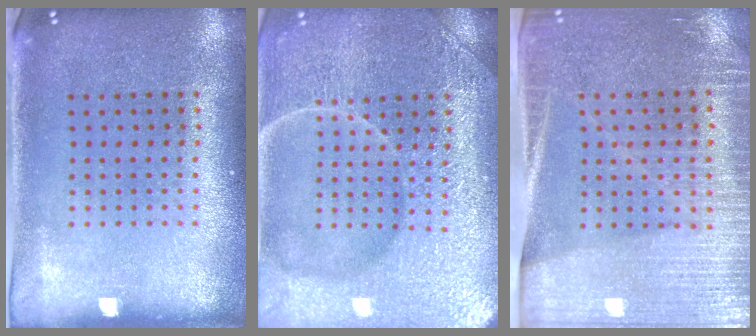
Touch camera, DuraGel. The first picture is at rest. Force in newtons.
{"total": 7.2, "press": 7.1, "slide": 0.9}
{"total": 3.4, "press": 3.1, "slide": 1.4}